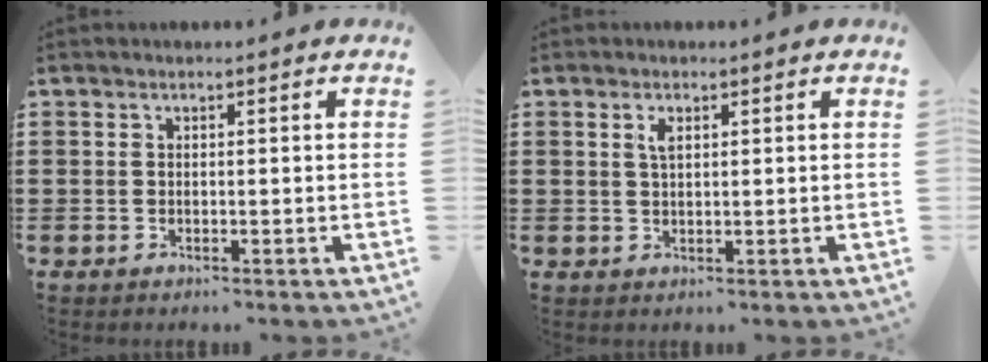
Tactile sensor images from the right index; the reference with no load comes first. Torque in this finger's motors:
{"motor_torque": [0.19, -0.16, 0.04, 0.05]}